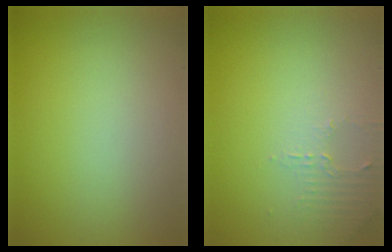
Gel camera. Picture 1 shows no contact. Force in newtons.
{"total": 1.8, "press": 1.7, "slide": 0.5}